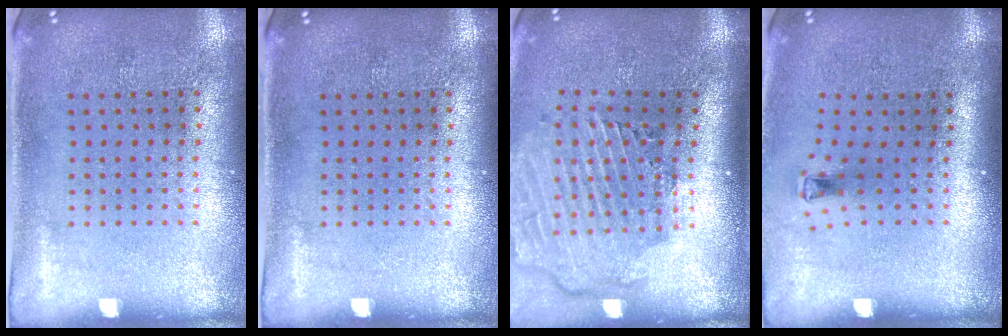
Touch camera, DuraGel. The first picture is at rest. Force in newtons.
{"total": 0.0}
{"total": 2.9, "press": 2.2, "slide": 1.8}
{"total": 0.7, "press": 0.3, "slide": 0.7}